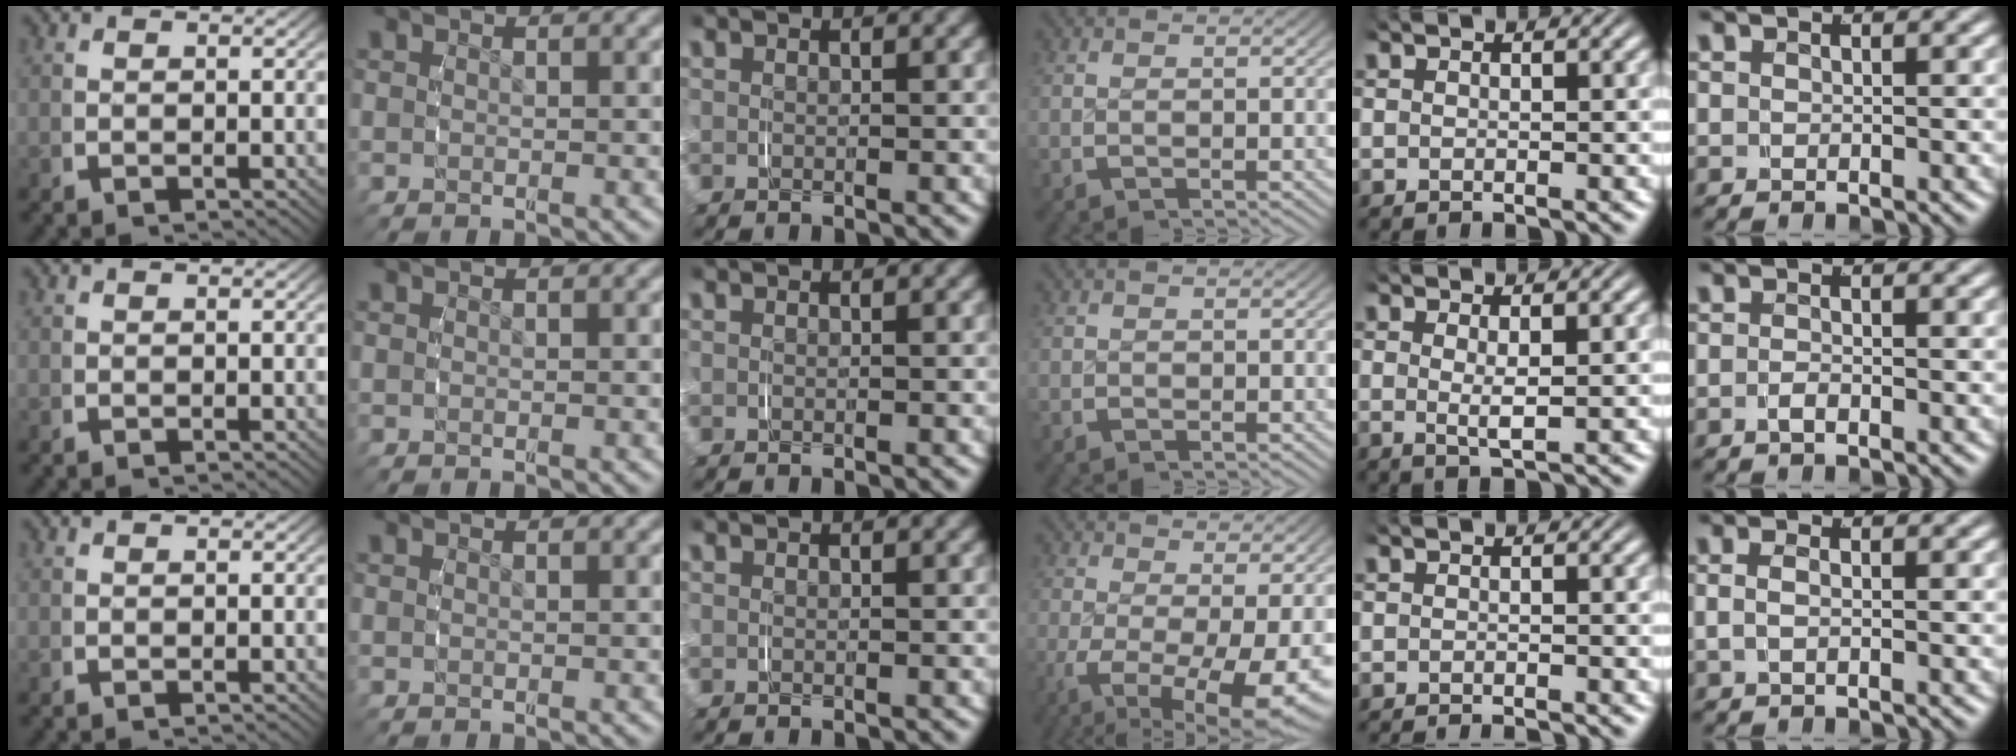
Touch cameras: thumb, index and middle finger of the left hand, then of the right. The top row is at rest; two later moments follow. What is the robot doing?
{"motion": "grasp_and_lifting", "object": "shoes"}